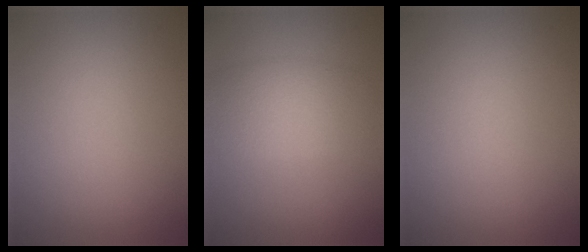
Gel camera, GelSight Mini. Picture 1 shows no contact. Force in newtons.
{"total": 4.0, "press": 4.0, "slide": 0.2}
{"total": 0.0}